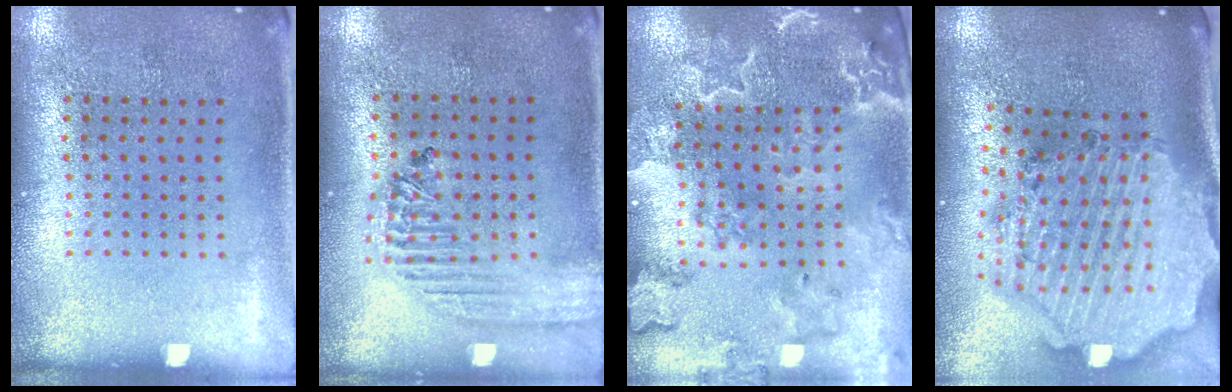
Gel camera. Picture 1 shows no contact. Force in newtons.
{"total": 1.8, "press": 1.7, "slide": 0.6}
{"total": 3.1, "press": 2.8, "slide": 1.3}
{"total": 3.3, "press": 2.8, "slide": 1.7}